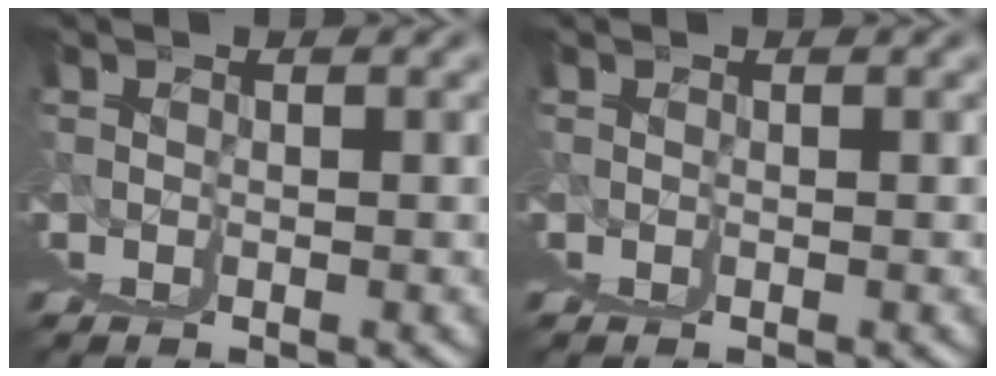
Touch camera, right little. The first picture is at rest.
{"total": 0.0}